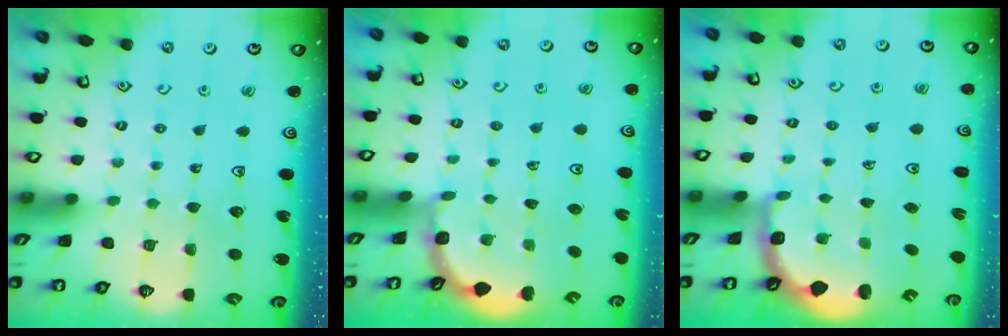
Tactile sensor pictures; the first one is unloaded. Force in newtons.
{"total": 1.7, "press": 1.7, "slide": 0.2}
{"total": 2.2, "press": 1.9, "slide": 1.1}